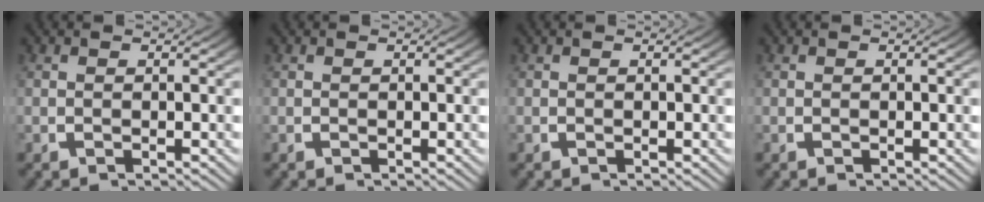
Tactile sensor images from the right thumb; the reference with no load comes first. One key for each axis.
{"total": 0.0}
{"total": 0.0}
{"total": 0.0}